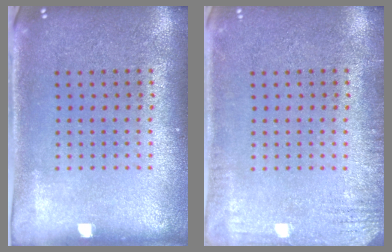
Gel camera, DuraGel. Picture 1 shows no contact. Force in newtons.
{"total": 2.1, "press": 2.1, "slide": 0.2}